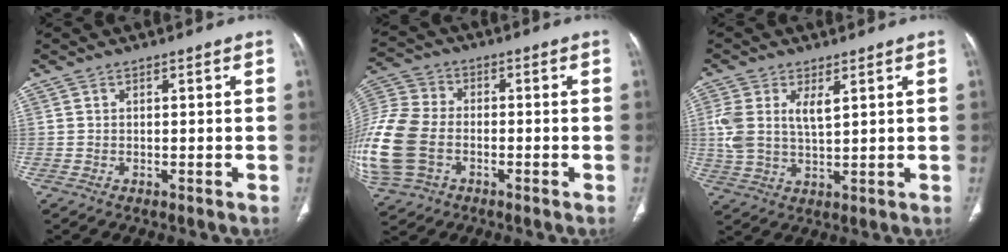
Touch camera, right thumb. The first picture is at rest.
{"total": 19.1, "force": [-4.4, 13.9, 12.3], "torque": [-0.311, 0.009, -0.079]}
{"total": 8.0, "force": [2.5, 4.1, 6.3], "torque": [-0.135, -0.003, 0.056]}